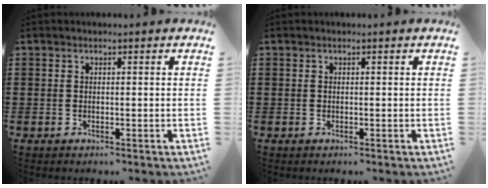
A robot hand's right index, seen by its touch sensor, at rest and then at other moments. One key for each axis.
{"total": 0.0}